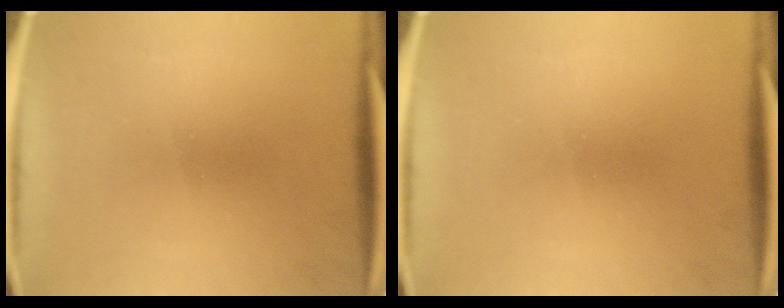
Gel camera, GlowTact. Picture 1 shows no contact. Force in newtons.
{"total": 0.0}